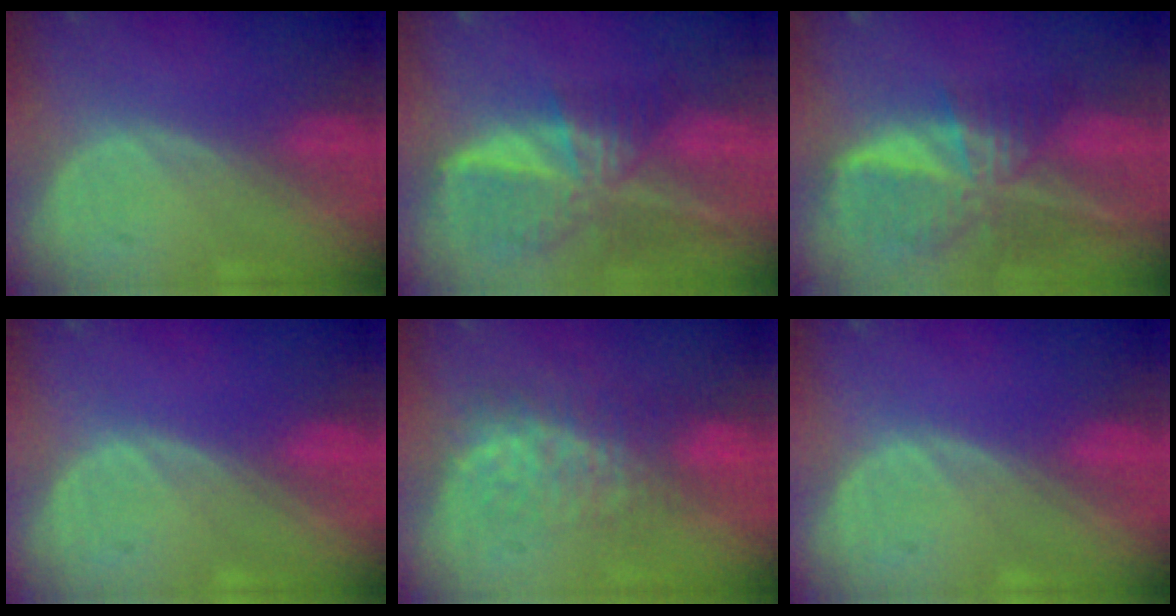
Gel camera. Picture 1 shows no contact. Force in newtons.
{"total": 9.3, "press": 8.1, "slide": 4.7}
{"total": 9.5, "press": 8.2, "slide": 4.7}
{"total": 0.0}
{"total": 7.6, "press": 7.3, "slide": 1.9}
{"total": 0.0}